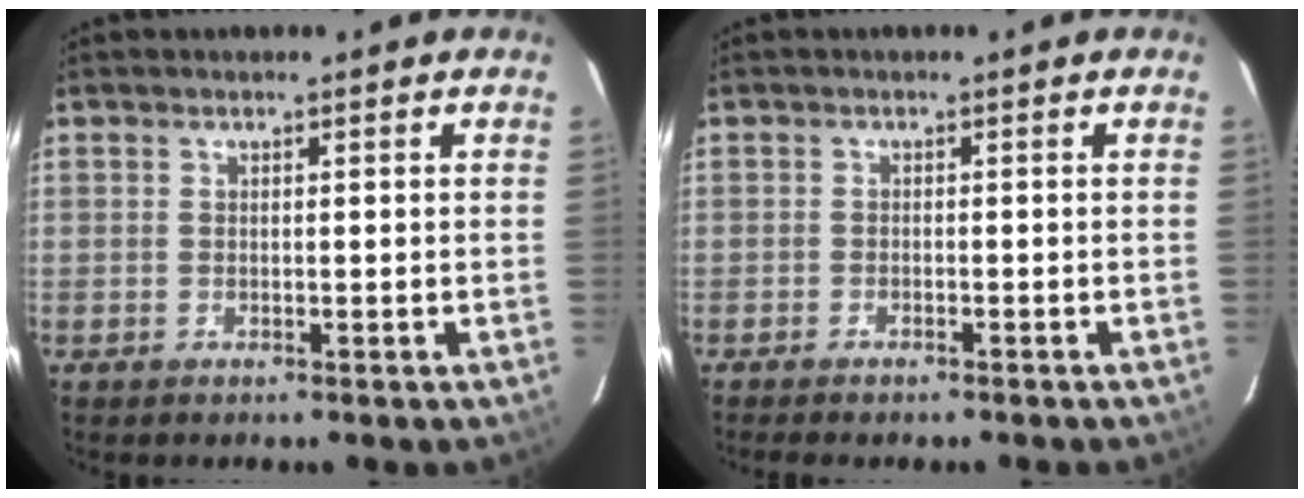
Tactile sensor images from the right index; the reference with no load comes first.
{"total": 3.3, "force": [-2.9, 1.0, 1.4], "torque": [-0.037, -0.009, -0.046]}